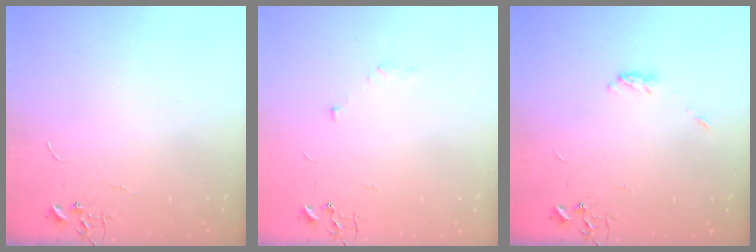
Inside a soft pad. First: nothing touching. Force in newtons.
{"total": 5.6, "press": 5.6, "slide": 0.7}
{"total": 3.2, "press": 3.1, "slide": 0.5}